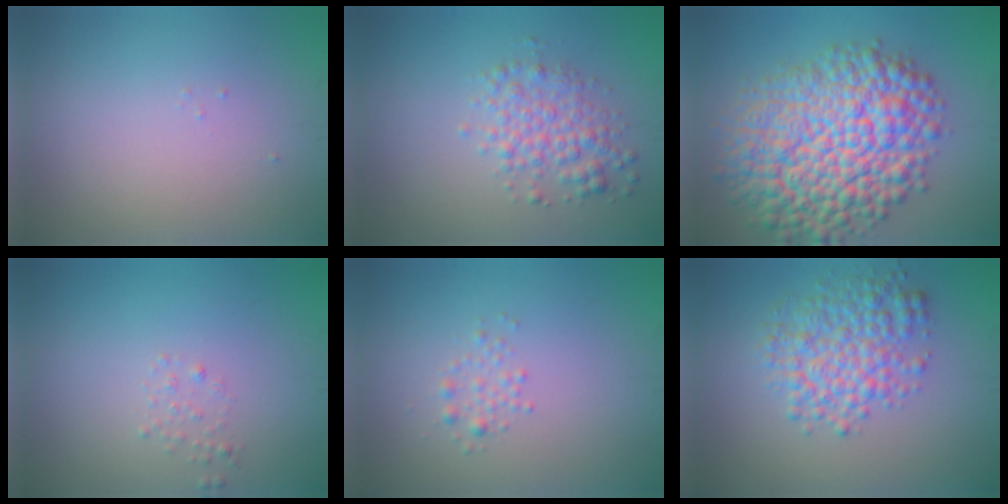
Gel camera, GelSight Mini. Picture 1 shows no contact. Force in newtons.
{"total": 3.1, "press": 3.1, "slide": 0.1}
{"total": 12.6, "press": 12.6, "slide": 0.4}
{"total": 0.8, "press": 0.8, "slide": 0.1}
{"total": 1.2, "press": 1.2, "slide": 0.0}
{"total": 5.0, "press": 5.0, "slide": 0.1}